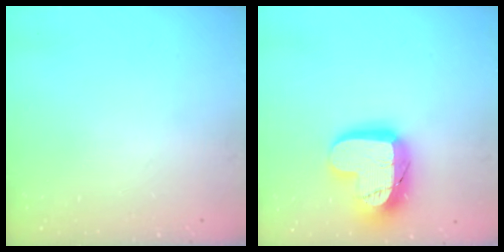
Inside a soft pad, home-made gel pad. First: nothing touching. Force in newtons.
{"total": 18.4, "press": 18.3, "slide": 1.4}